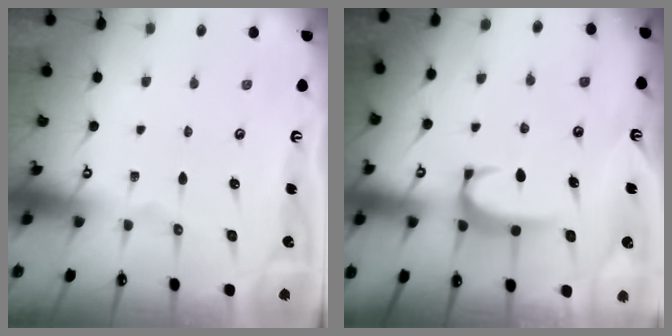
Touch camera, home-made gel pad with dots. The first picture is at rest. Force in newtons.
{"total": 1.8, "press": 1.7, "slide": 0.5}